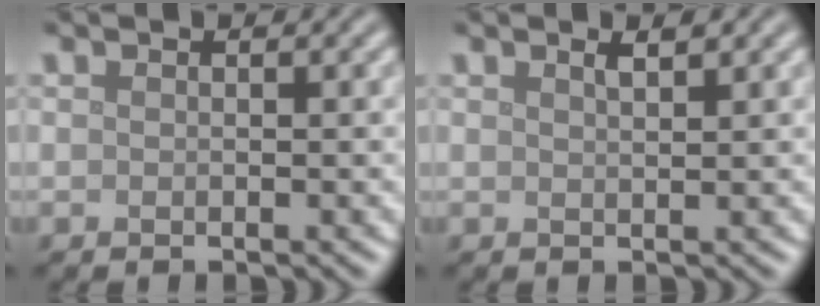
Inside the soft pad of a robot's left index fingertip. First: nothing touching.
{"total": 1.2, "force": [0.9, 0.3, 0.8], "torque": [-0.009, 0.003, 0.012]}